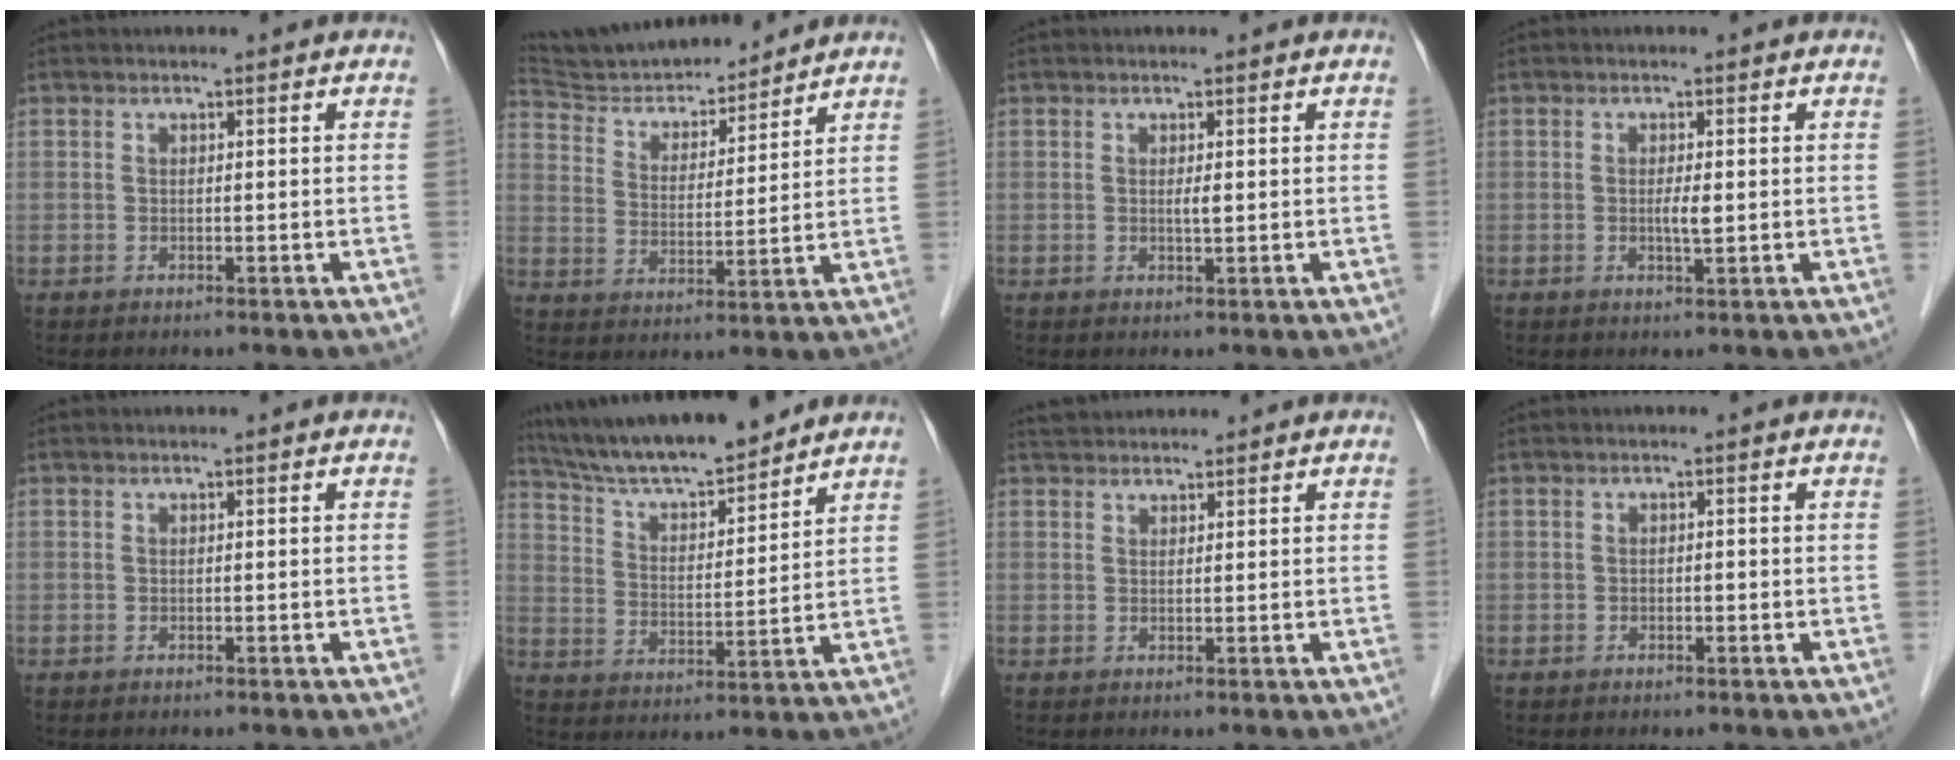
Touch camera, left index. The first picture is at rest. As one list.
[{"total": 14.2, "force": [13.5, 2.7, 3.5], "torque": [-0.062, 0.012, 0.233]}, {"total": 1.0, "force": [0.2, 0.1, 0.9], "torque": [-0.021, -0.001, 0.003]}, {"total": 1.8, "force": [0.0, 0.2, 1.7], "torque": [-0.035, -0.001, 0.000]}, {"total": 0.0}, {"total": 14.6, "force": [13.2, 1.9, 5.9], "torque": [-0.105, 0.010, 0.229]}, {"total": 3.7, "force": [3.5, 0.8, 0.7], "torque": [-0.012, 0.035, 0.063]}, {"total": 0.6, "force": [-0.2, 0.4, 0.4], "torque": [-0.005, 0.003, -0.005]}]